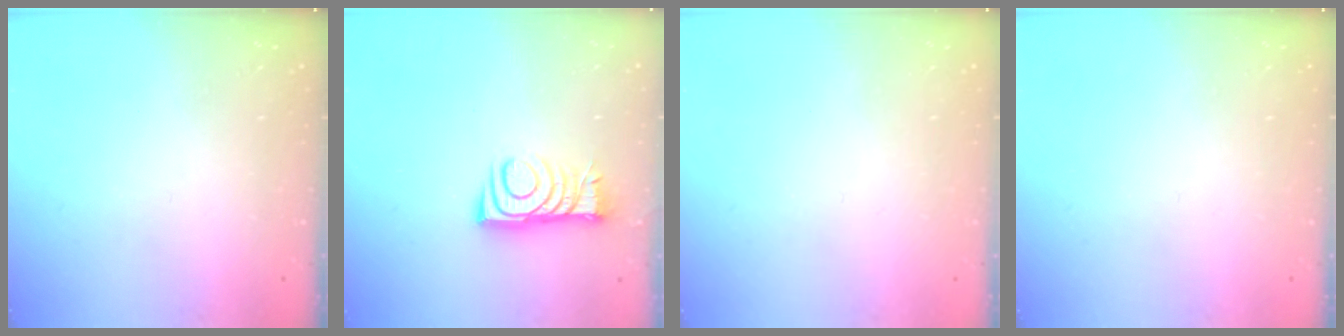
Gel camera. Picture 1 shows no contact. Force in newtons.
{"total": 8.8, "press": 8.8, "slide": 0.6}
{"total": 1.8, "press": 1.8, "slide": 0.4}
{"total": 0.0}